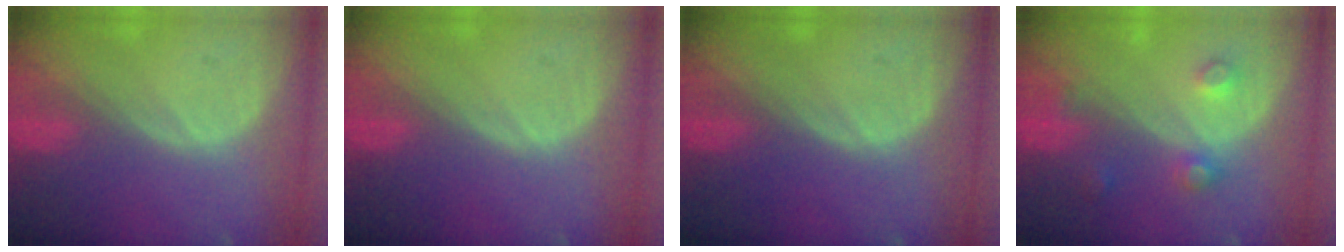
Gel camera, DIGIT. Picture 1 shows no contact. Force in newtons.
{"total": 0.0}
{"total": 0.0}
{"total": 3.6, "press": 3.6, "slide": 0.2}